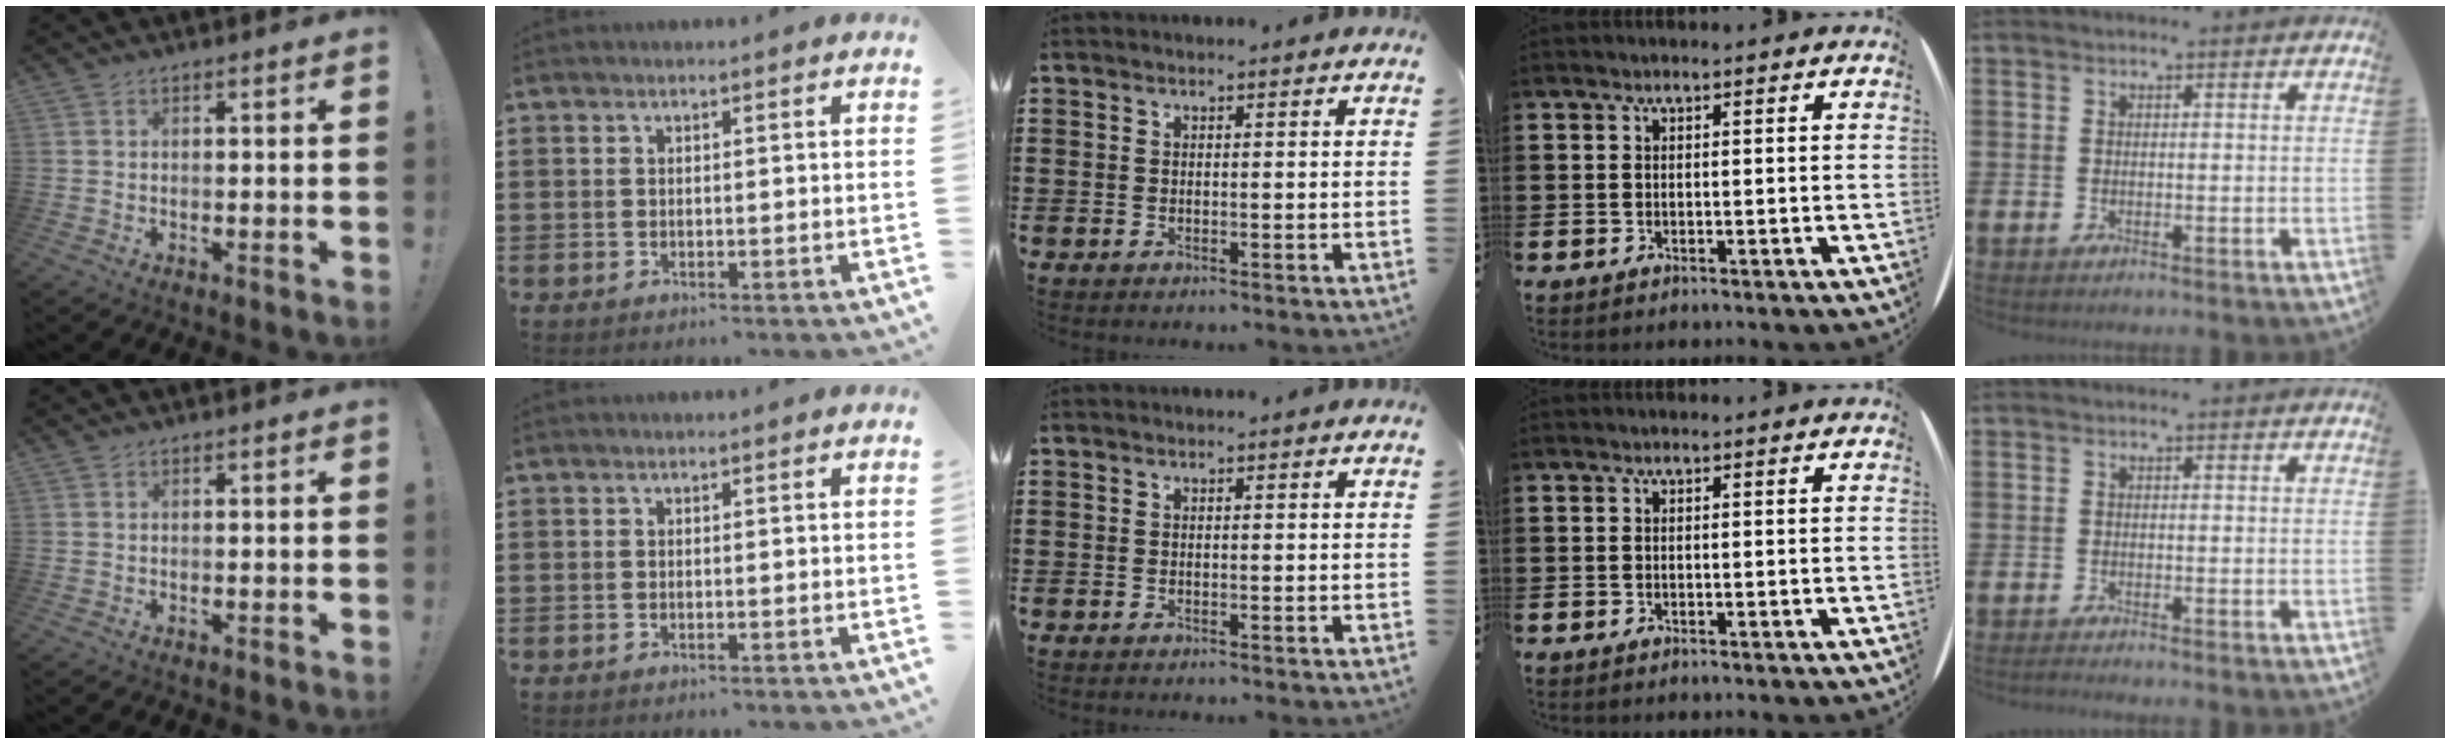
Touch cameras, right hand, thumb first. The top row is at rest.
{"little": {"total": 0.5, "force": [-0.5, 0.0, 0.2], "torque": [-0.003, -0.003, -0.009]}}